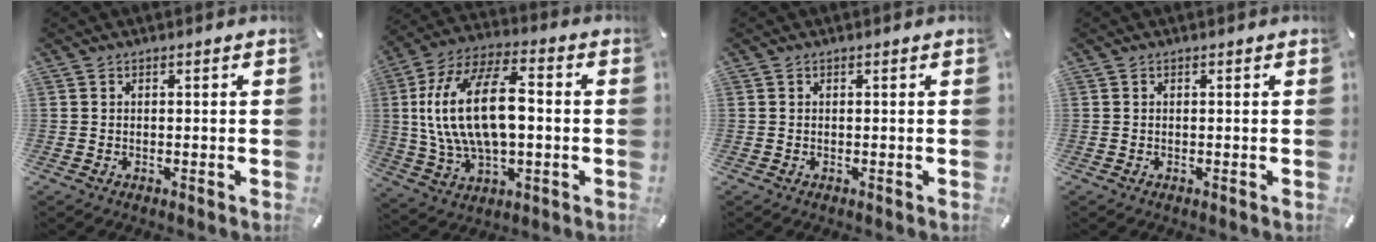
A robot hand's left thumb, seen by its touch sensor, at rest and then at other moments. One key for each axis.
{"total": 20.3, "fx": 0.9, "fy": 11.5, "fz": 16.7, "tx": -0.338, "ty": 0.007, "tz": 0.013}
{"total": 0.0}
{"total": 0.0}